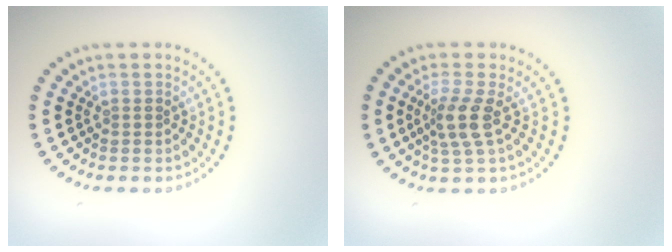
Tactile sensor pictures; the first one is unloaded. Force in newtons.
{"total": 2.8, "press": 2.2, "slide": 1.7}